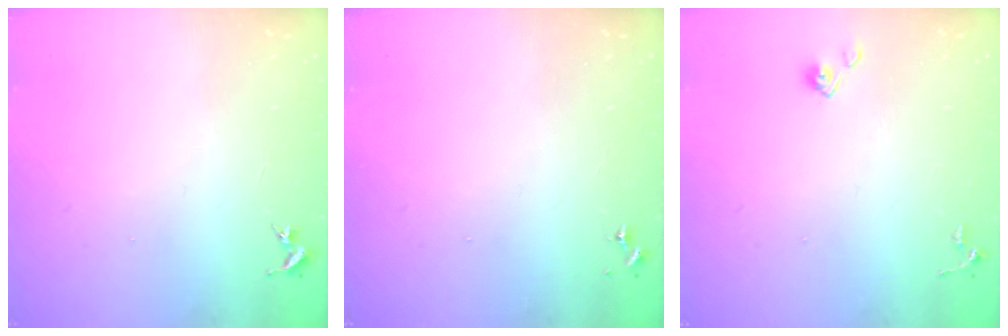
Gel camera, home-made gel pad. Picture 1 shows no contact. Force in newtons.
{"total": 0.0}
{"total": 4.0, "press": 4.0, "slide": 0.4}